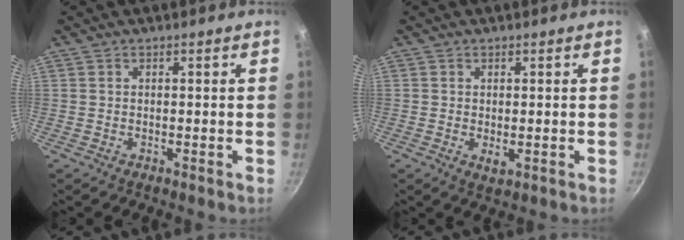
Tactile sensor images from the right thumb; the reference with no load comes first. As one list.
[{"total": 1.8, "force": [0.0, 1.0, 1.5], "torque": [-0.024, -0.007, 0.002]}]